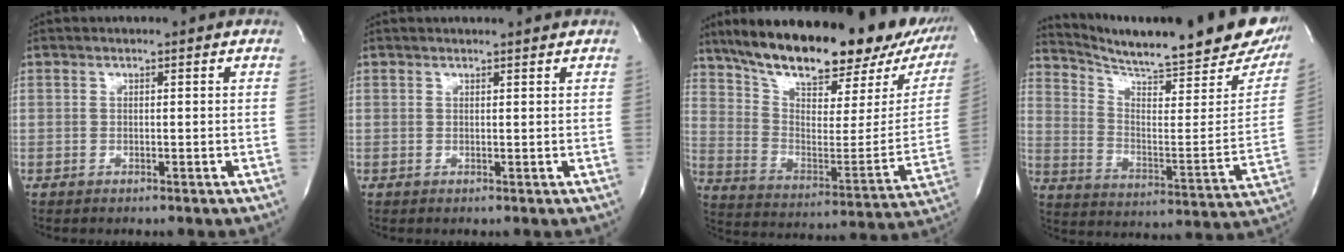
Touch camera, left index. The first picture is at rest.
{"total": 2.9, "force": [2.8, -0.1, 0.7], "torque": [-0.012, 0.010, 0.031]}
{"total": 30.5, "force": [23.2, 10.1, 17.0], "torque": [-0.286, -0.004, 0.327]}
{"total": 28.0, "force": [23.8, 3.5, 14.4], "torque": [-0.229, -0.076, 0.317]}